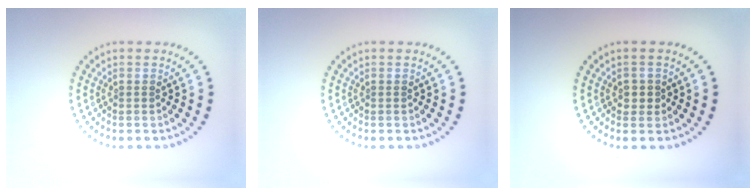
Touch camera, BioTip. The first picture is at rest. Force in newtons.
{"total": 0.0}
{"total": 1.2, "press": 1.0, "slide": 0.5}